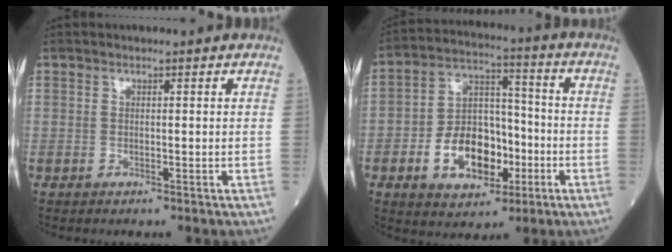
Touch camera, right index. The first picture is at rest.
{"total": 12.3, "force": [-4.2, 7.4, 8.9], "torque": [-0.169, 0.019, -0.065]}